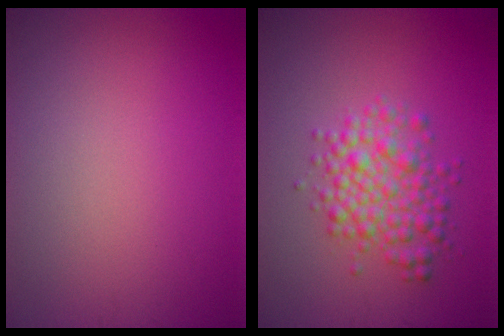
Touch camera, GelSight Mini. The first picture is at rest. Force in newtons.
{"total": 4.1, "press": 4.1, "slide": 0.0}